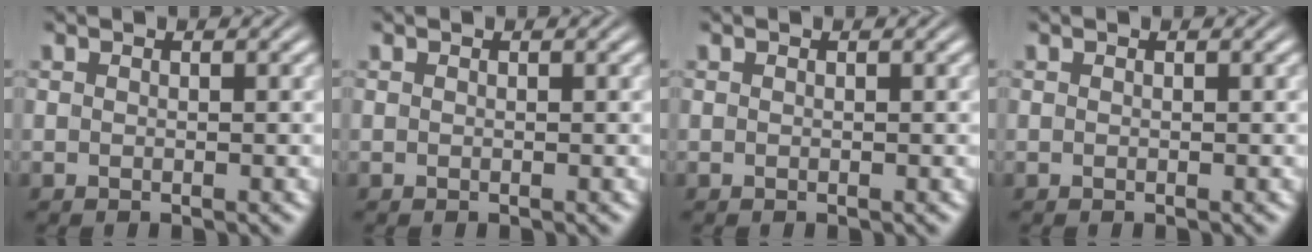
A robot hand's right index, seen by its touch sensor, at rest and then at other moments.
{"total": 0.0}
{"total": 0.0}
{"total": 0.0}